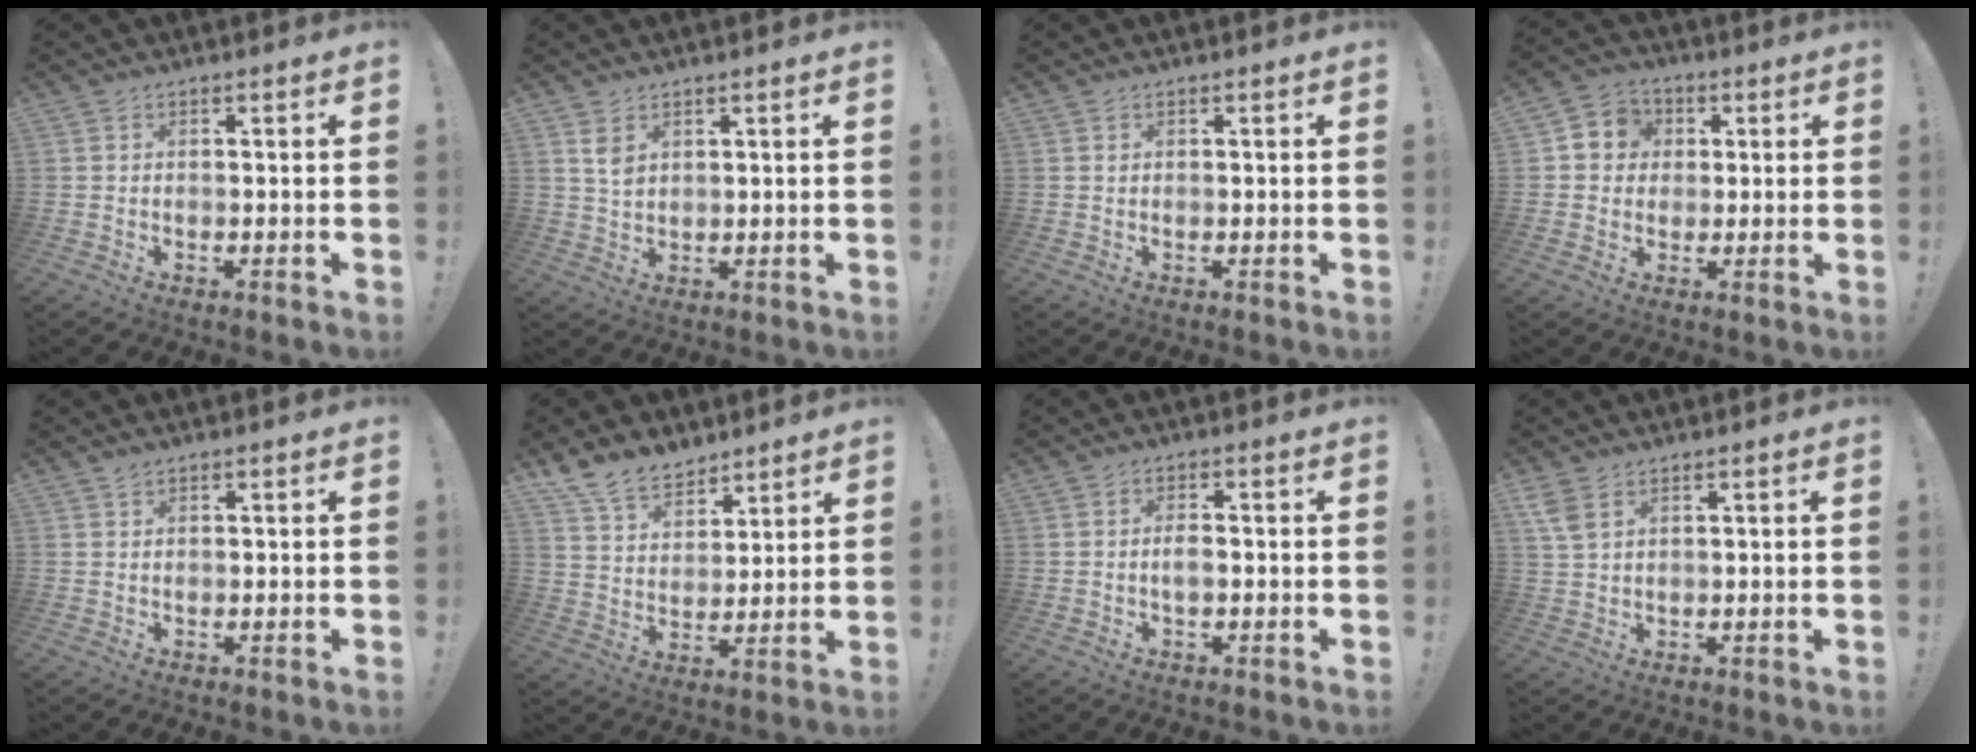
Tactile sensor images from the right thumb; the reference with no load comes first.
{"total": 4.1, "force": [2.2, 2.3, 2.6], "torque": [-0.031, -0.011, 0.037]}
{"total": 0.0}
{"total": 7.4, "force": [0.6, 7.0, 2.1], "torque": [-0.028, 0.008, 0.017]}
{"total": 0.9, "force": [0.8, 0.3, 0.3], "torque": [-0.002, -0.002, 0.015]}
{"total": 11.6, "force": [9.2, 6.2, 3.2], "torque": [-0.069, -0.066, 0.182]}
{"total": 2.5, "force": [-0.4, 1.7, 1.8], "torque": [-0.020, 0.000, -0.011]}
{"total": 4.7, "force": [2.7, 2.4, 3.0], "torque": [-0.054, -0.006, 0.053]}